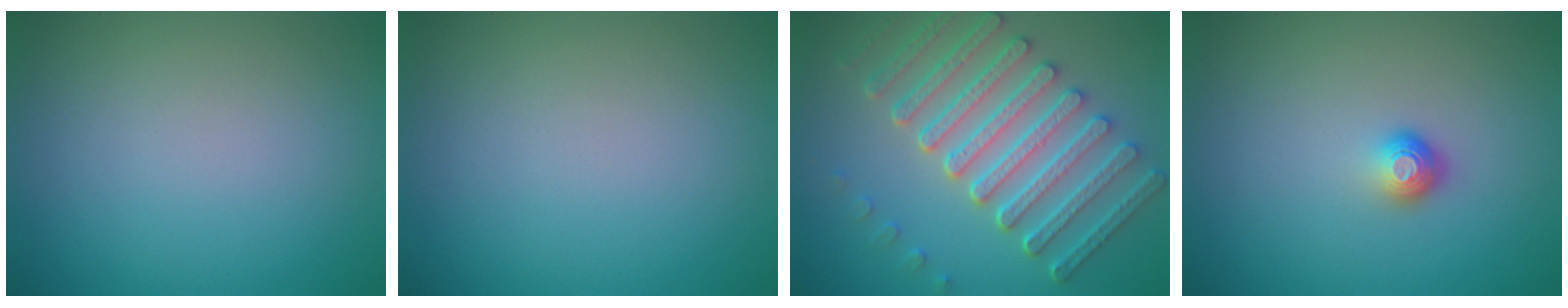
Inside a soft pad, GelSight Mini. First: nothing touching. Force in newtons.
{"total": 0.0}
{"total": 7.9, "press": 6.1, "slide": 5.0}
{"total": 1.6, "press": 1.1, "slide": 1.2}